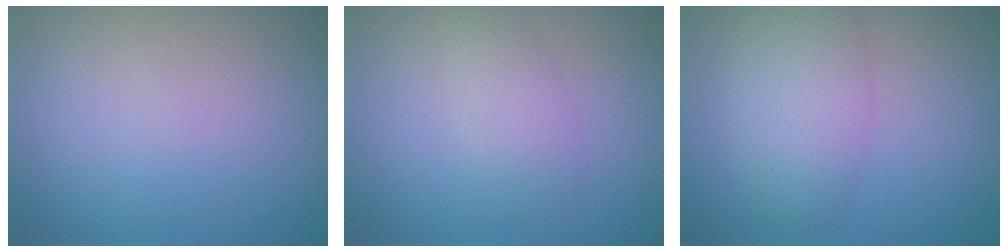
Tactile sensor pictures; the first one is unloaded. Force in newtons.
{"total": 1.7, "press": 1.7, "slide": 0.1}
{"total": 4.5, "press": 4.5, "slide": 0.1}